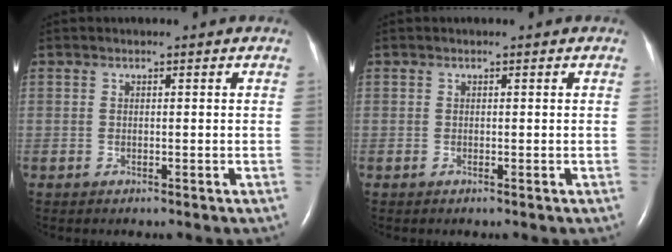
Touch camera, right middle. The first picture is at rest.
{"total": 0.0}